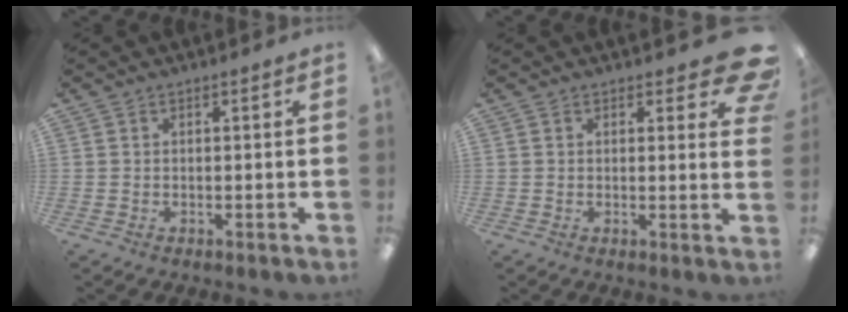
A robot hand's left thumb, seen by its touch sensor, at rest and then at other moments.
{"total": 6.1, "force": [3.3, 2.6, 4.3], "torque": [-0.047, -0.017, 0.056]}